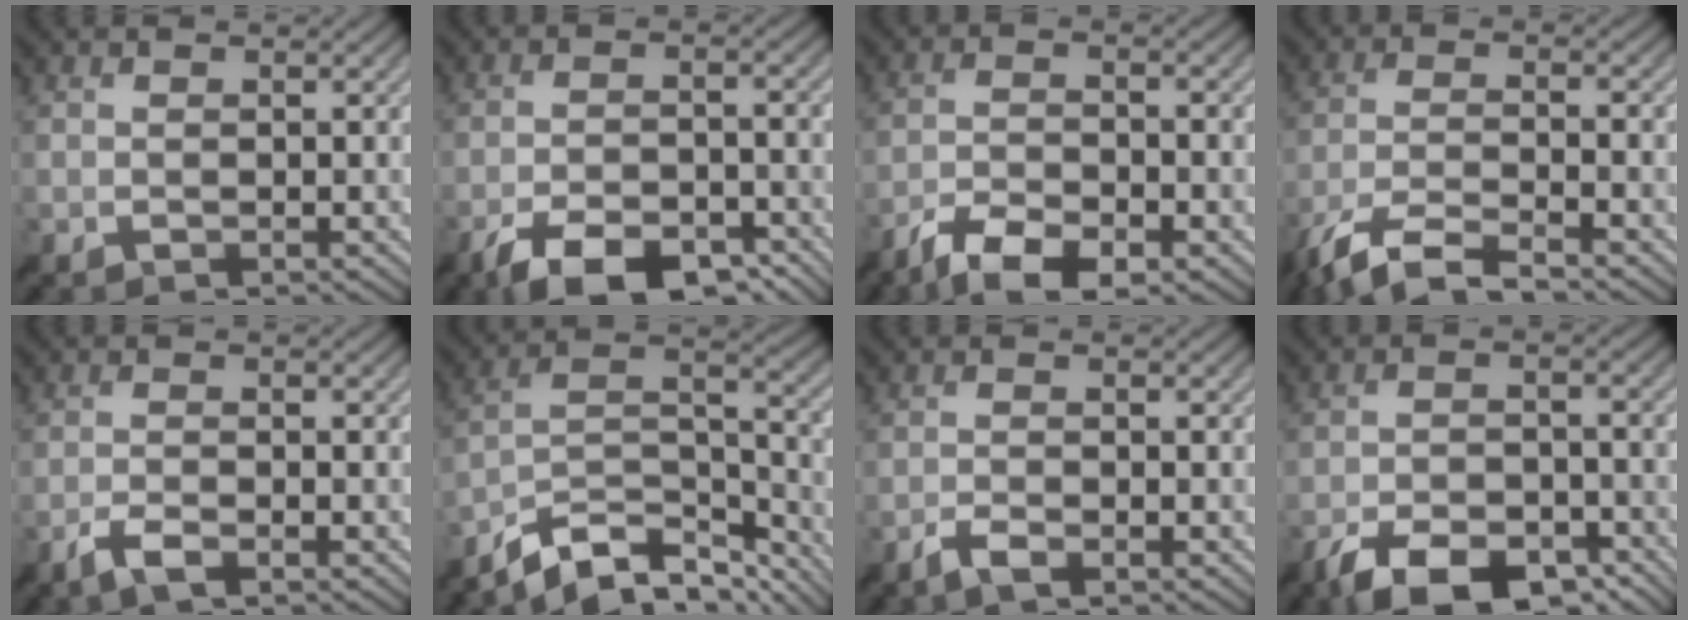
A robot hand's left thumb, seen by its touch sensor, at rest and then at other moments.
{"total": 10.3, "force": [-7.1, 3.6, 6.5], "torque": [-0.114, -0.001, -0.127]}
{"total": 7.4, "force": [-5.1, 2.1, 5.0], "torque": [-0.101, -0.004, -0.095]}
{"total": 8.1, "force": [-5.8, 1.8, 5.3], "torque": [-0.115, -0.009, -0.125]}
{"total": 2.8, "force": [-1.8, 0.6, 2.1], "torque": [-0.048, 0.002, -0.045]}
{"total": 11.3, "force": [-8.5, 4.5, 6.0], "torque": [-0.118, 0.000, -0.155]}
{"total": 2.1, "force": [-1.4, 0.4, 1.5], "torque": [-0.036, 0.003, -0.035]}
{"total": 10.8, "force": [-7.6, 4.0, 6.6], "torque": [-0.116, -0.004, -0.135]}